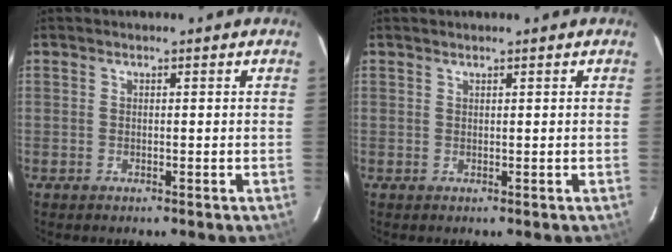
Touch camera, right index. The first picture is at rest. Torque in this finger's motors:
{"motor_torque": [0.28, 0.39, 0.02, -0.01]}